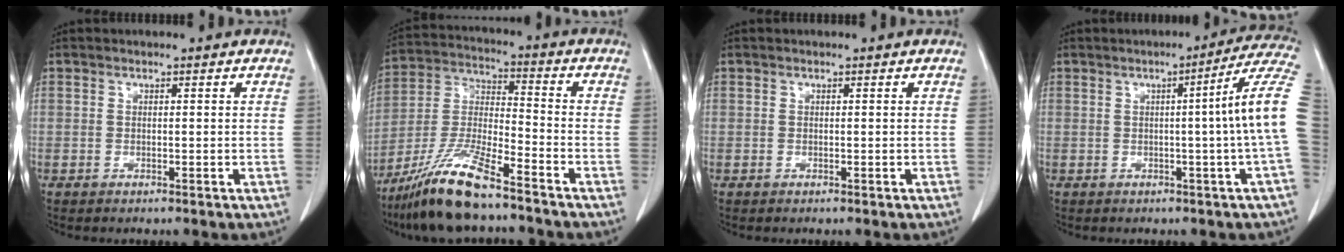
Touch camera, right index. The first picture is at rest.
{"total": 12.8, "force": [-9.7, 1.2, 8.3], "torque": [-0.178, -0.021, -0.182]}
{"total": 0.0}
{"total": 9.7, "force": [0.0, -2.1, 9.5], "torque": [-0.104, 0.010, -0.007]}